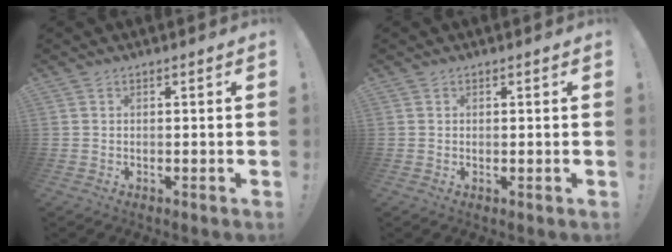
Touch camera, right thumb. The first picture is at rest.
{"total": 0.5, "force": [0.3, 0.1, 0.4], "torque": [-0.004, 0.000, 0.005]}